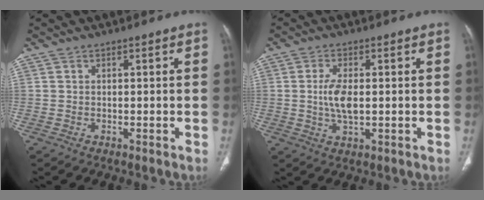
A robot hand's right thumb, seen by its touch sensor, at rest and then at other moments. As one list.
[{"total": 5.7, "force": [0.1, 2.5, 5.1], "torque": [-0.106, -0.004, 0.003]}]